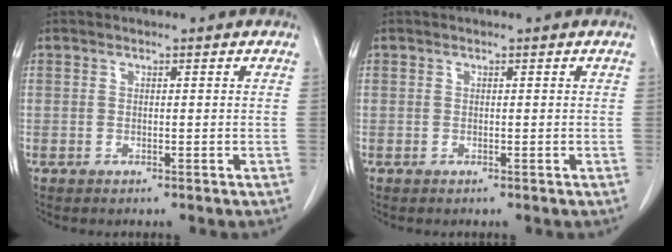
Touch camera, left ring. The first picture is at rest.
{"total": 0.0}